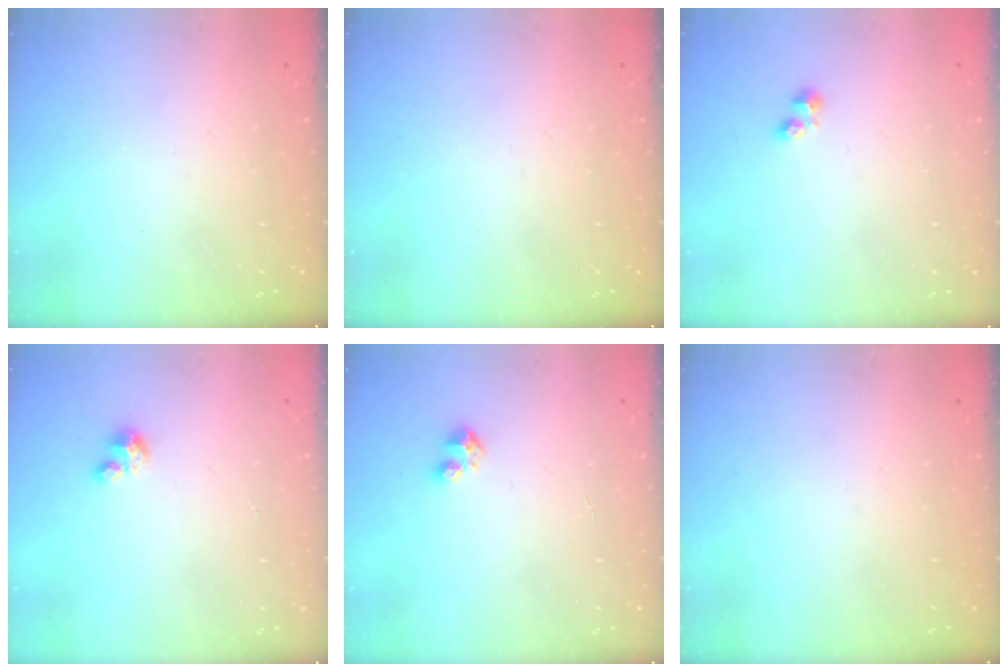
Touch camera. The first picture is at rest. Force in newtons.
{"total": 0.0}
{"total": 2.1, "press": 2.1, "slide": 0.3}
{"total": 2.4, "press": 2.4, "slide": 0.1}
{"total": 2.9, "press": 2.9, "slide": 0.3}
{"total": 0.0}